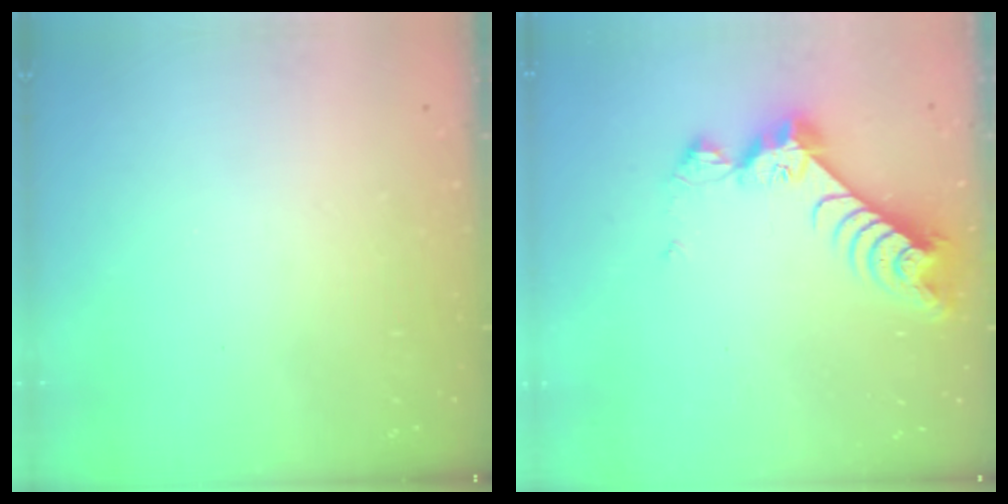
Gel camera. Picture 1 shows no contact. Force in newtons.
{"total": 9.4, "press": 9.4, "slide": 0.9}